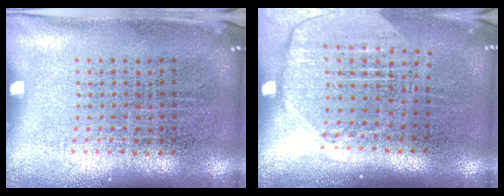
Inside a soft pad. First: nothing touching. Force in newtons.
{"total": 1.9, "press": 1.7, "slide": 0.9}